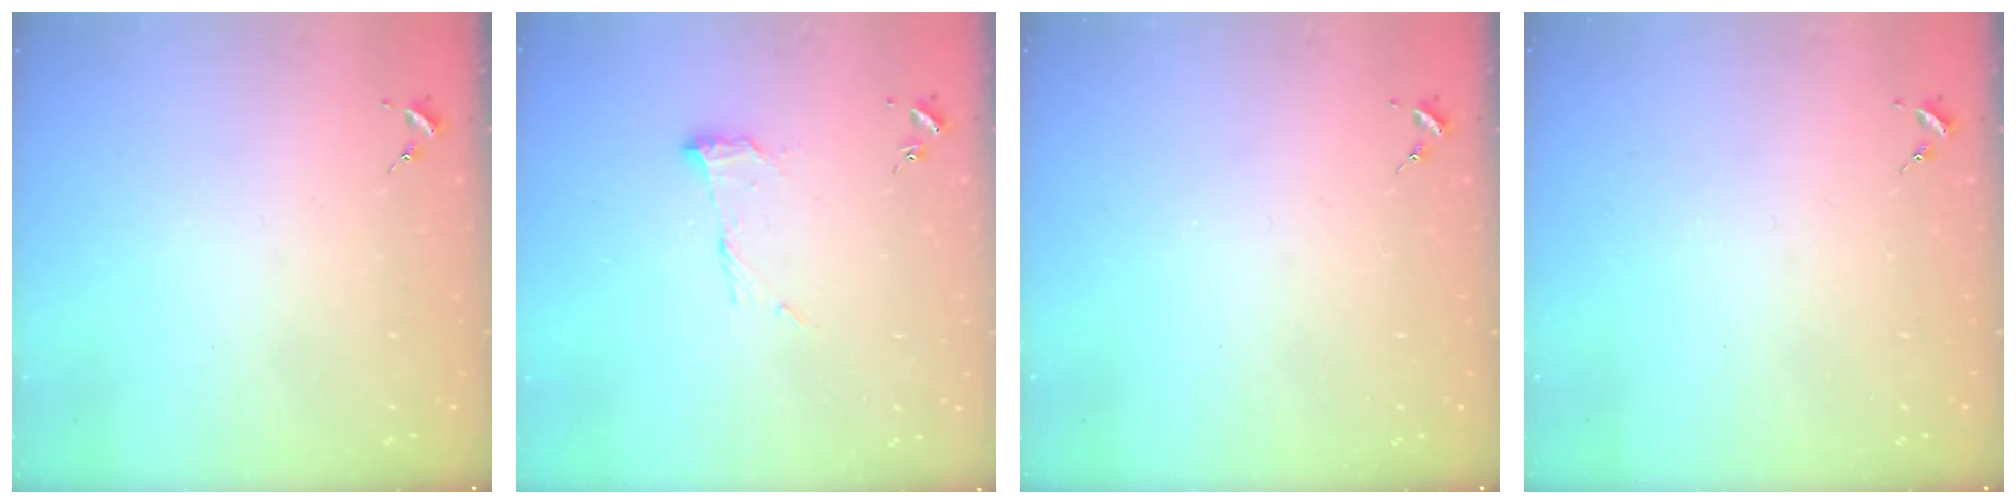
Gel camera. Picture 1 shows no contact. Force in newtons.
{"total": 9.4, "press": 9.4, "slide": 0.2}
{"total": 0.0}
{"total": 0.0}